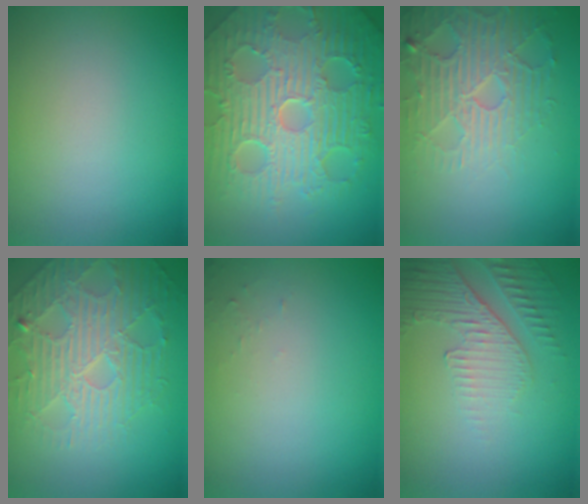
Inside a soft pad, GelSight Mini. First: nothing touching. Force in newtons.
{"total": 11.2, "press": 7.4, "slide": 8.5}
{"total": 4.7, "press": 4.1, "slide": 2.4}
{"total": 4.7, "press": 4.6, "slide": 0.6}
{"total": 0.6, "press": 0.6, "slide": 0.1}
{"total": 4.9, "press": 3.2, "slide": 3.7}